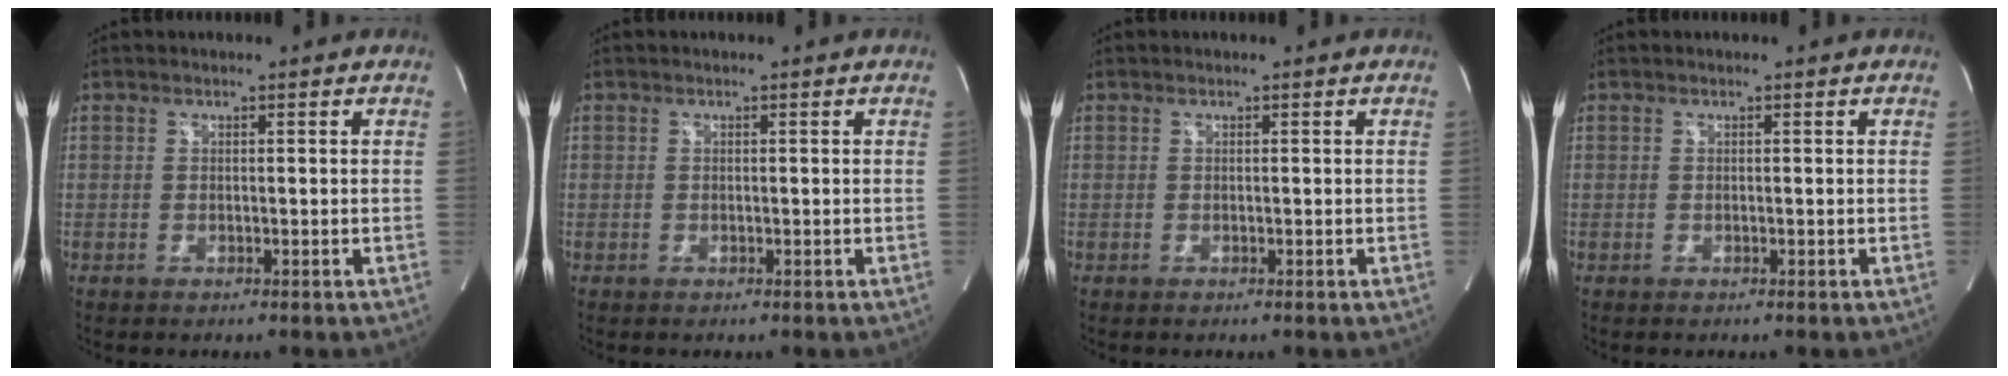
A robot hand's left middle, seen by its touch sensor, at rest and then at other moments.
{"total": 0.0}
{"total": 0.0}
{"total": 0.0}